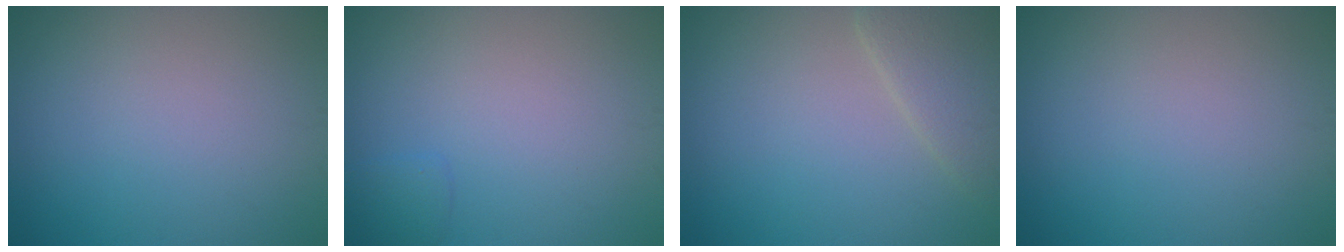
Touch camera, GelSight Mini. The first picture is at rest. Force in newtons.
{"total": 0.9, "press": 0.9, "slide": 0.1}
{"total": 3.1, "press": 3.1, "slide": 0.1}
{"total": 0.0}